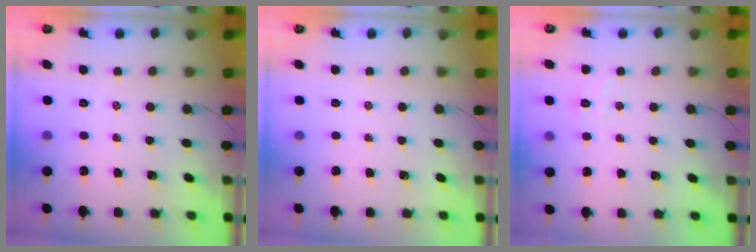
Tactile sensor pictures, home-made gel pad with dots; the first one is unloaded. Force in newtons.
{"total": 0.0}
{"total": 5.1, "press": 4.9, "slide": 1.2}